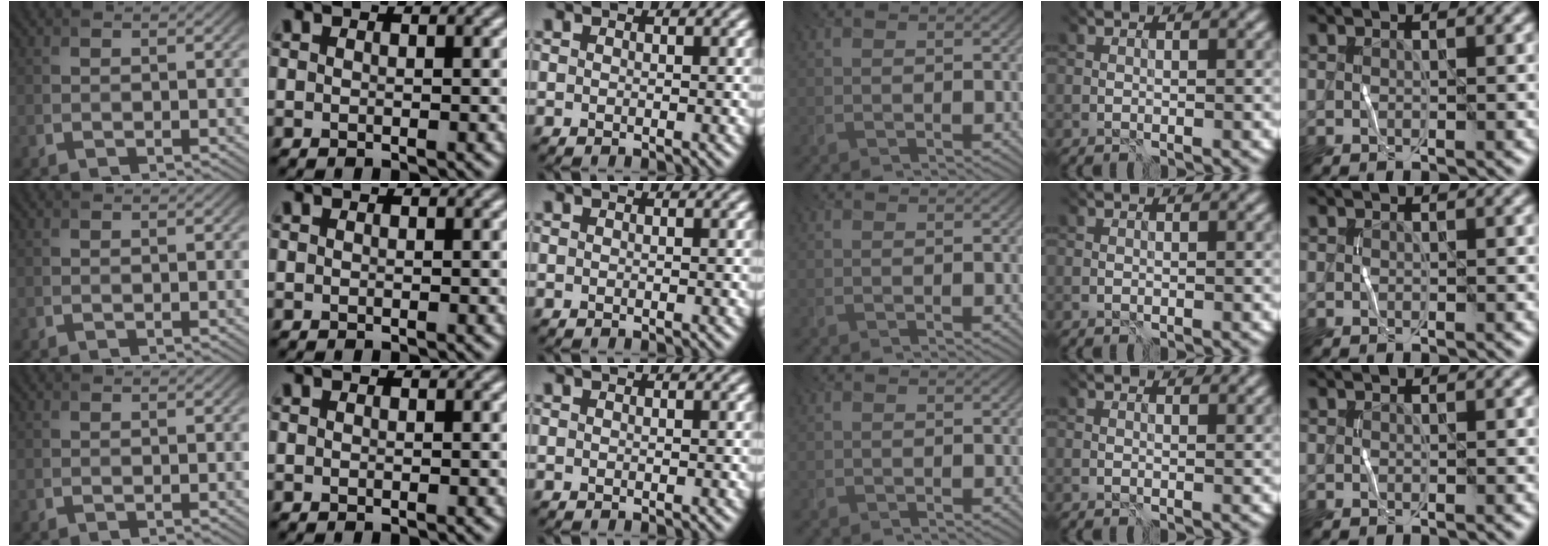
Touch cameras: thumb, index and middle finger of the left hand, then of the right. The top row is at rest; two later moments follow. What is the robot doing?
{"motion": "wrap", "object": "cellophane"}